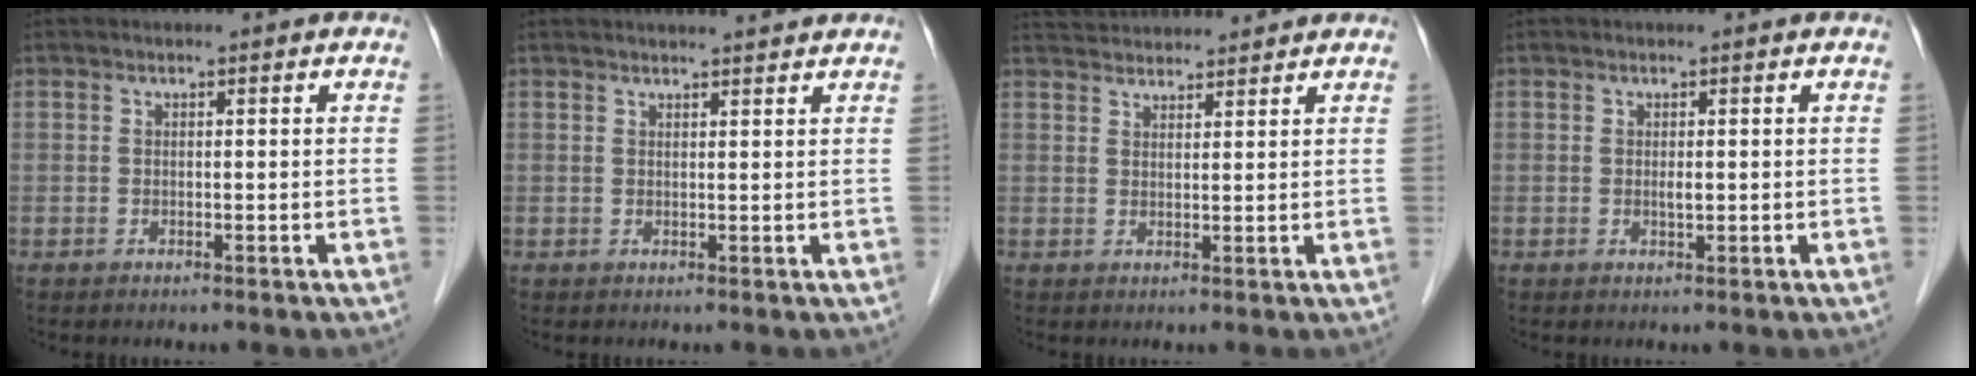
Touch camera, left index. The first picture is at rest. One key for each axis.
{"total": 4.9, "fx": 4.7, "fy": -0.1, "fz": 1.3, "tx": -0.018, "ty": 0.015, "tz": 0.053}
{"total": 7.8, "fx": 7.6, "fy": 0.9, "fz": 1.6, "tx": -0.032, "ty": 0.037, "tz": 0.117}
{"total": 0.9, "fx": 0.1, "fy": 0.3, "fz": 0.8, "tx": -0.016, "ty": -0.002, "tz": 0.003}